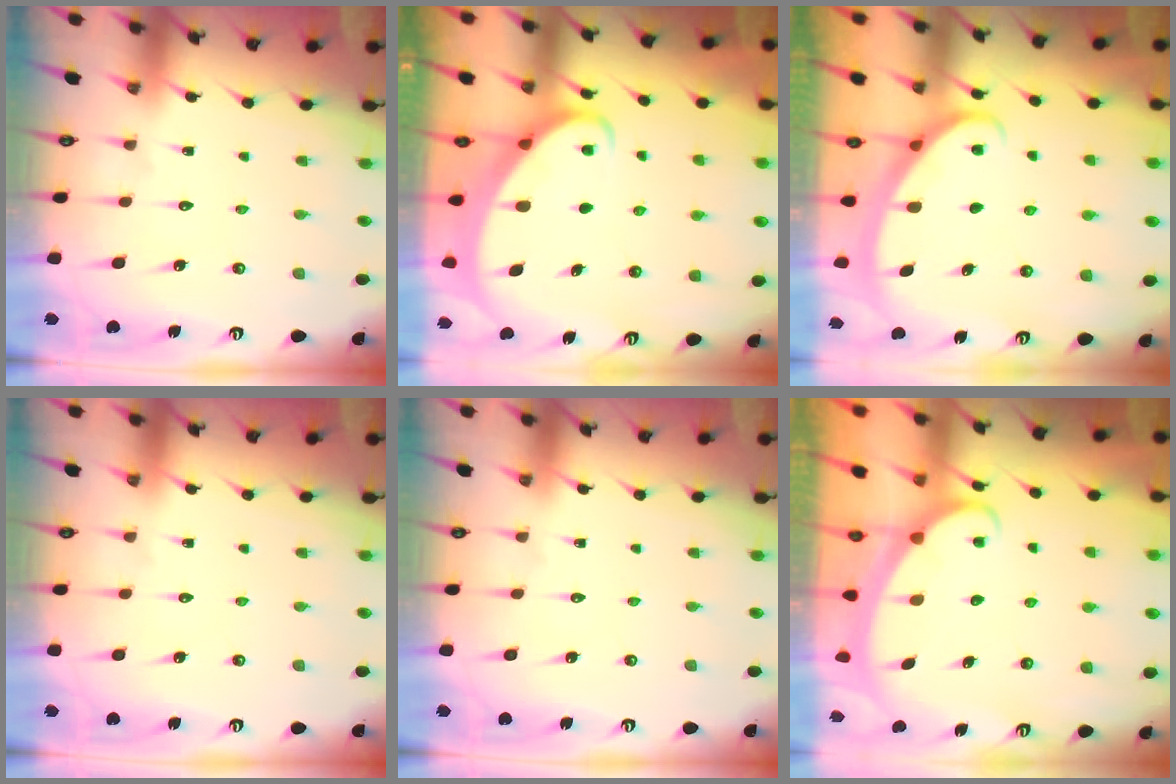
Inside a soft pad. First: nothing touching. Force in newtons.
{"total": 2.6, "press": 2.5, "slide": 0.4}
{"total": 2.9, "press": 2.9, "slide": 0.3}
{"total": 0.0}
{"total": 0.0}
{"total": 2.4, "press": 2.4, "slide": 0.3}